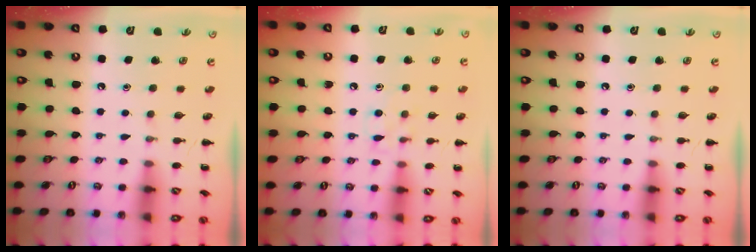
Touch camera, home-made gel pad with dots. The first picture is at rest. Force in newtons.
{"total": 6.5, "press": 6.2, "slide": 1.9}
{"total": 0.0}